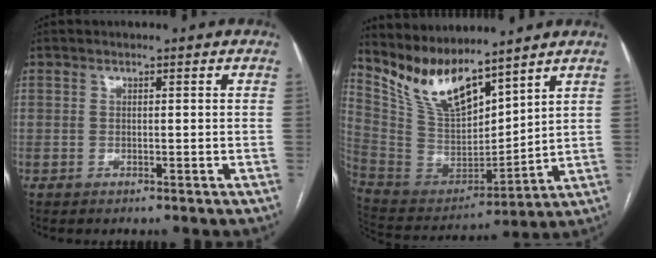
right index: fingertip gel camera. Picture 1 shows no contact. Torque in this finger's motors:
{"motor_torque": [0.77, 1.37, 0.20, 0.06]}